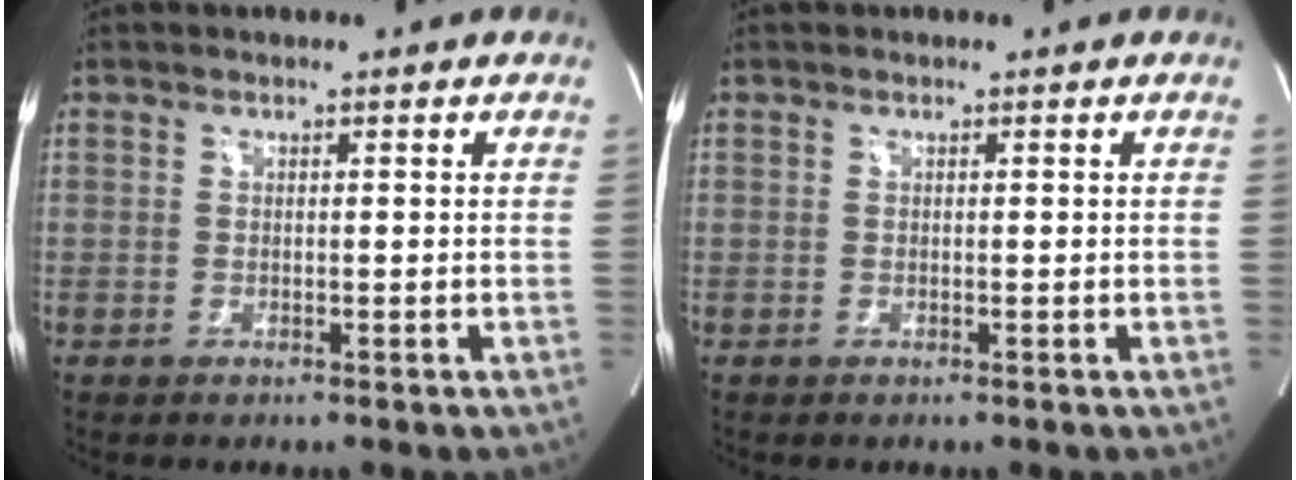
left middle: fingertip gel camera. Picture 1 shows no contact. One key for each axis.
{"total": 0.0}